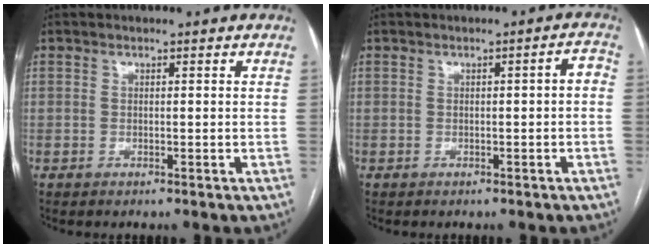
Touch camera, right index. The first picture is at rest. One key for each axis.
{"total": 2.1, "fx": -0.1, "fy": 0.5, "fz": 2.1, "tx": -0.022, "ty": 0.011, "tz": -0.001}